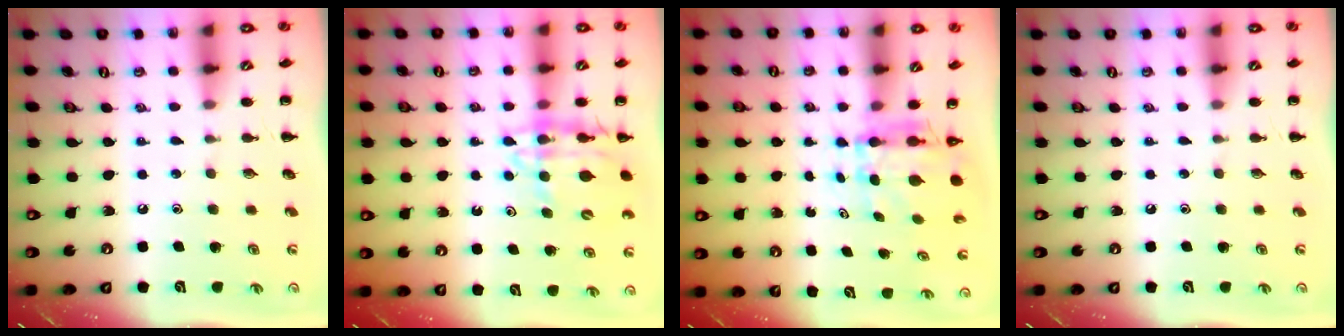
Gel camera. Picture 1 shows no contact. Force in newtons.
{"total": 12.5, "press": 12.1, "slide": 3.3}
{"total": 4.9, "press": 4.5, "slide": 1.9}
{"total": 0.0}